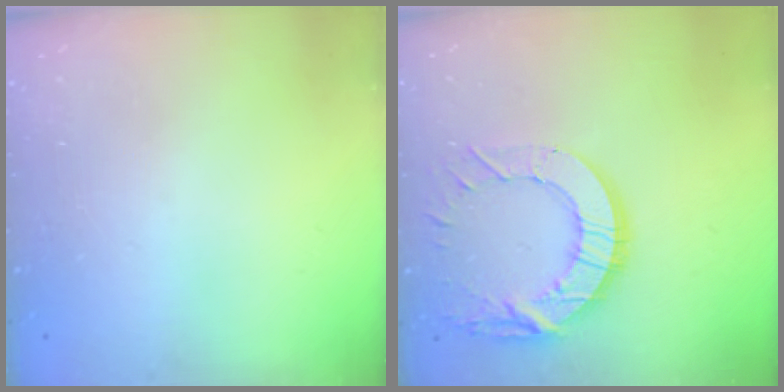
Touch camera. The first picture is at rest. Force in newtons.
{"total": 15.3, "press": 15.2, "slide": 1.3}